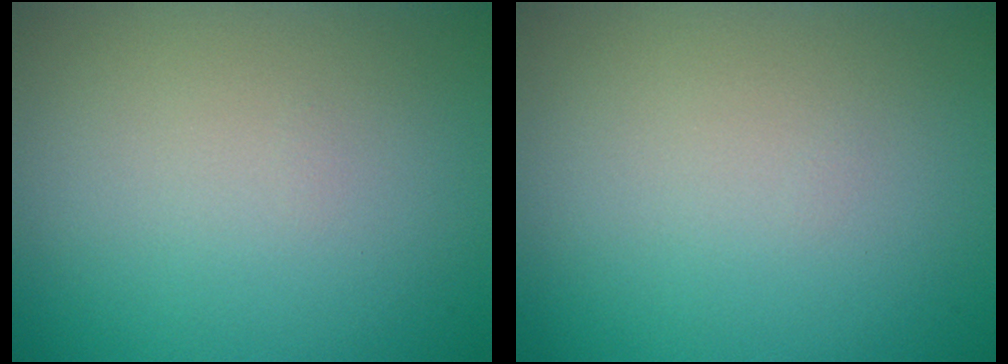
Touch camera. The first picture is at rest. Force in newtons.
{"total": 0.0}